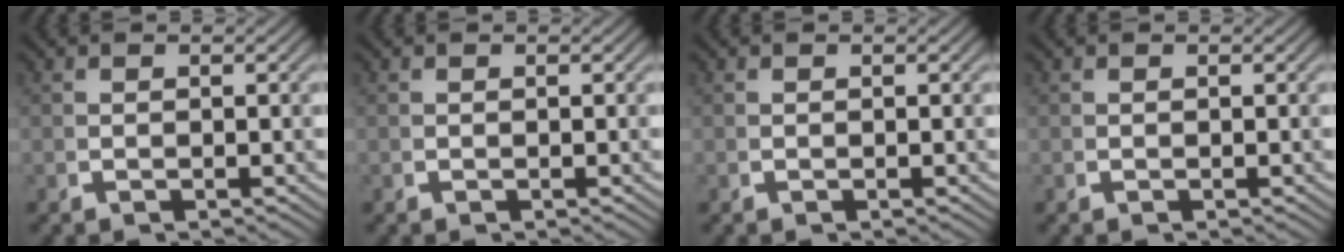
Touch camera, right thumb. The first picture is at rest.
{"total": 0.0}
{"total": 0.0}
{"total": 0.0}